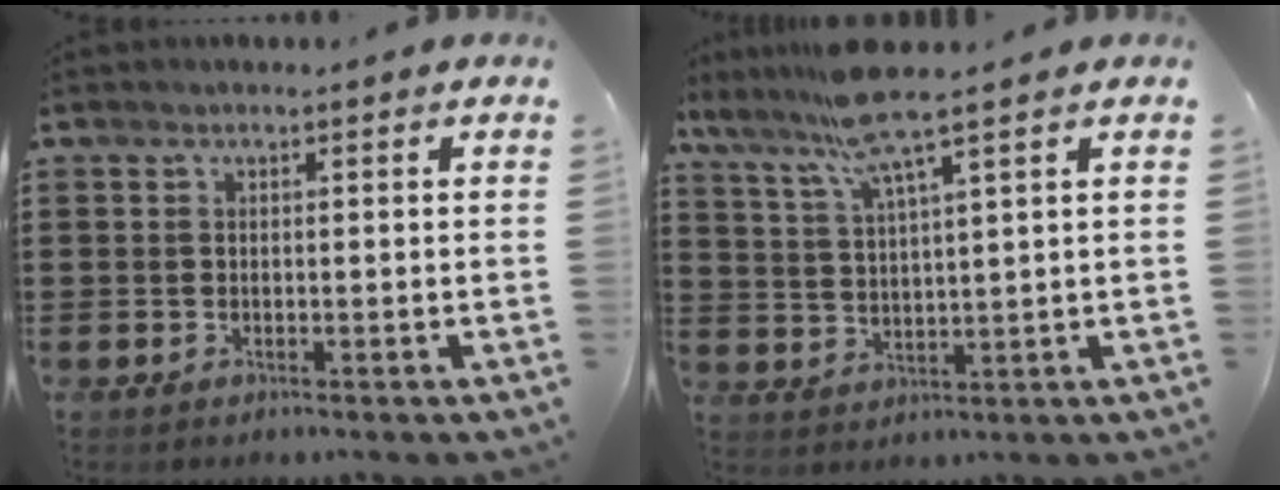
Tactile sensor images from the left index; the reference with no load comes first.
{"total": 7.9, "force": [6.2, -0.4, 4.8], "torque": [-0.121, -0.027, 0.105]}